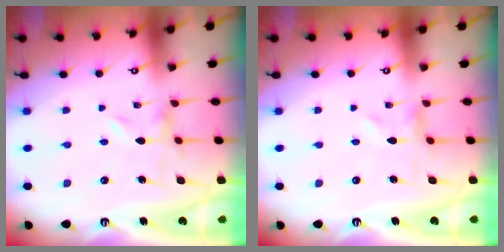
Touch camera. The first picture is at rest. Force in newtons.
{"total": 0.0}